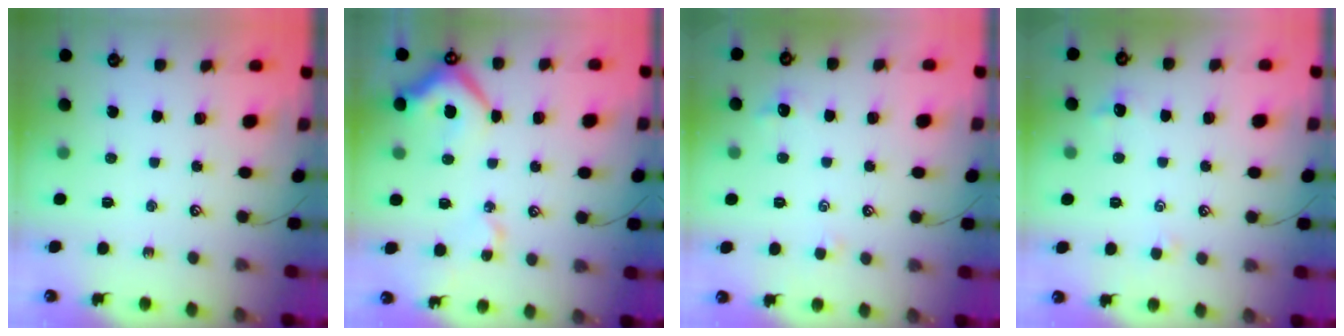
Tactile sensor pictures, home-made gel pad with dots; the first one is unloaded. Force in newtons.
{"total": 9.8, "press": 9.7, "slide": 1.4}
{"total": 0.6, "press": 0.4, "slide": 0.5}
{"total": 0.6, "press": 0.4, "slide": 0.5}